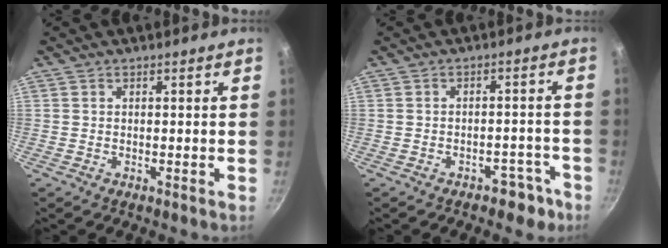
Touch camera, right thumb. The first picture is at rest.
{"total": 4.8, "force": [-3.3, 2.9, 2.0], "torque": [0.006, 0.045, -0.021]}